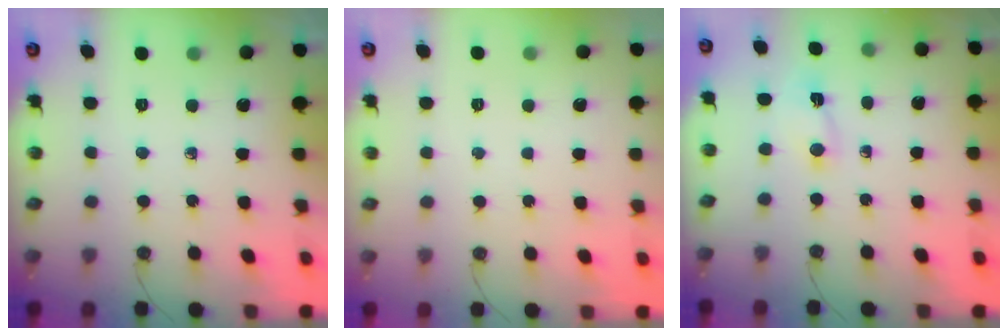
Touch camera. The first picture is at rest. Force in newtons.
{"total": 1.2, "press": 1.2, "slide": 0.0}
{"total": 1.4, "press": 1.4, "slide": 0.3}